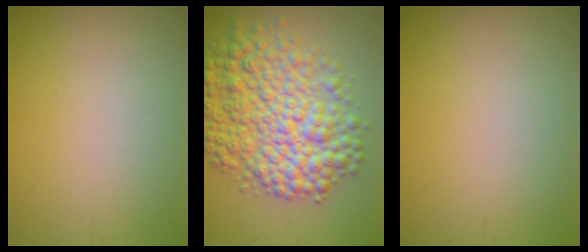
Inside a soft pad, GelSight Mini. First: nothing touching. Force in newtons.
{"total": 9.0, "press": 9.0, "slide": 0.1}
{"total": 0.0}